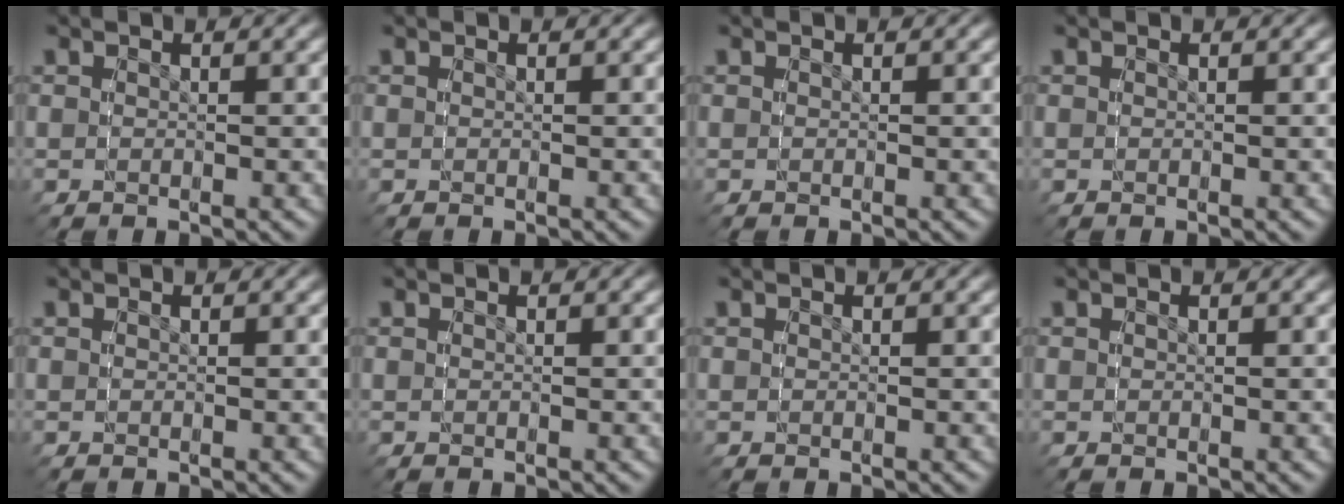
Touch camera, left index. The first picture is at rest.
{"total": 0.0}
{"total": 0.0}
{"total": 0.0}
{"total": 0.0}
{"total": 0.0}
{"total": 0.0}
{"total": 0.0}